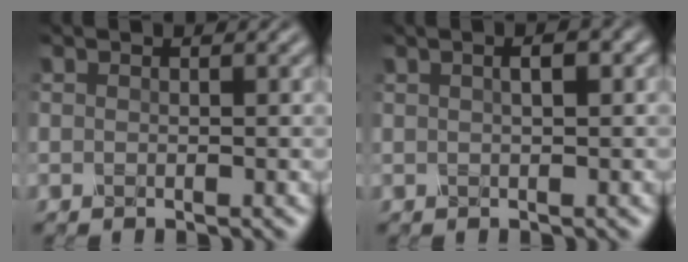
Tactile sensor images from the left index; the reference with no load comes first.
{"total": 1.5, "force": [0.2, 0.3, 1.5], "torque": [-0.020, 0.000, 0.004]}